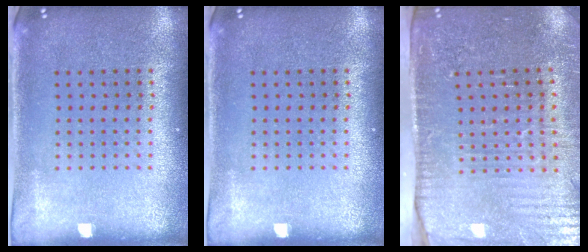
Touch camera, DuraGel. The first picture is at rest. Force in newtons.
{"total": 0.0}
{"total": 4.2, "press": 3.8, "slide": 1.7}